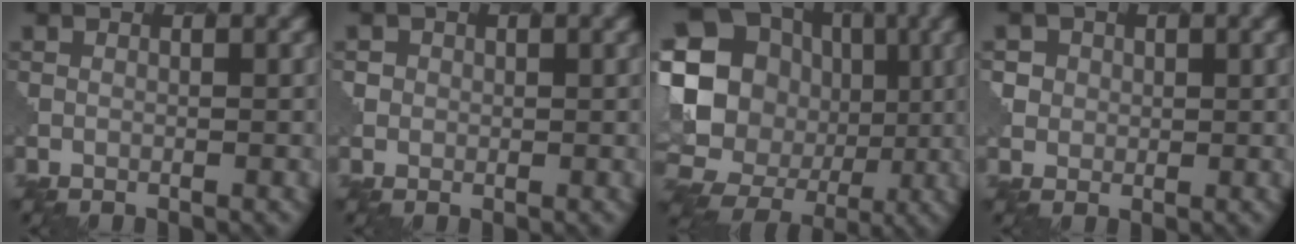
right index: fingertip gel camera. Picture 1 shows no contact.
{"total": 1.4, "force": [0.6, 1.3, -0.1], "torque": [0.008, 0.002, 0.002]}
{"total": 20.7, "force": [-1.0, 19.3, 7.4], "torque": [-0.170, 0.011, -0.047]}
{"total": 3.0, "force": [1.5, 2.5, 0.4], "torque": [-0.009, 0.005, 0.021]}